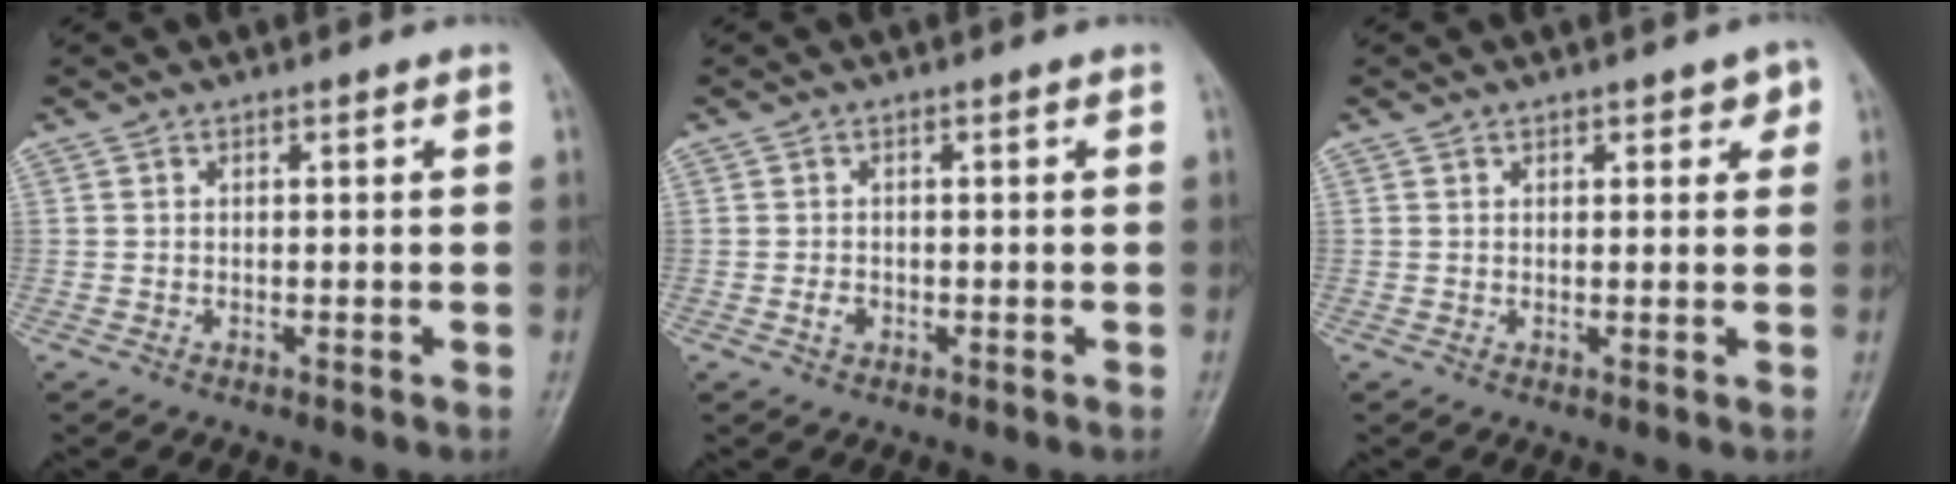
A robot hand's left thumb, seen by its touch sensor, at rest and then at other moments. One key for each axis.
{"total": 1.5, "fx": -0.5, "fy": 1.1, "fz": 0.8, "tx": -0.014, "ty": 0.002, "tz": -0.009}
{"total": 2.7, "fx": 1.5, "fy": 1.5, "fz": 1.7, "tx": 0.000, "ty": -0.003, "tz": 0.016}